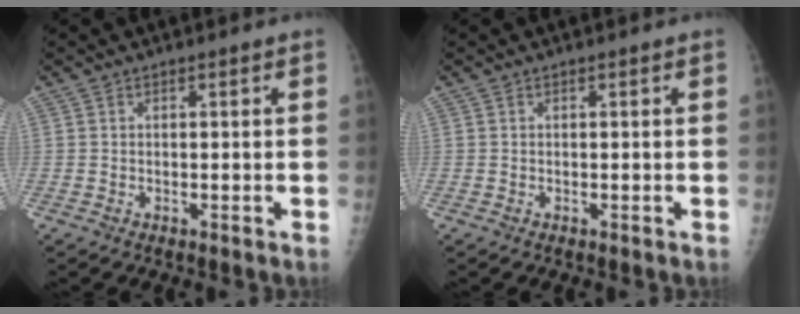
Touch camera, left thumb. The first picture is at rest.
{"total": 0.0}